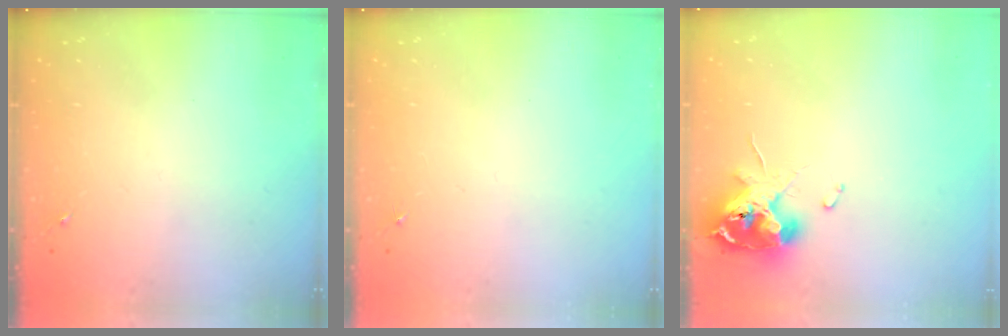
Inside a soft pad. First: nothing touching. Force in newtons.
{"total": 0.0}
{"total": 11.2, "press": 11.2, "slide": 1.3}